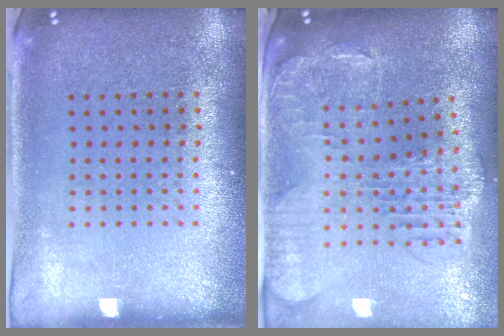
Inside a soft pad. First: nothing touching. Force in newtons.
{"total": 1.9, "press": 1.8, "slide": 0.7}